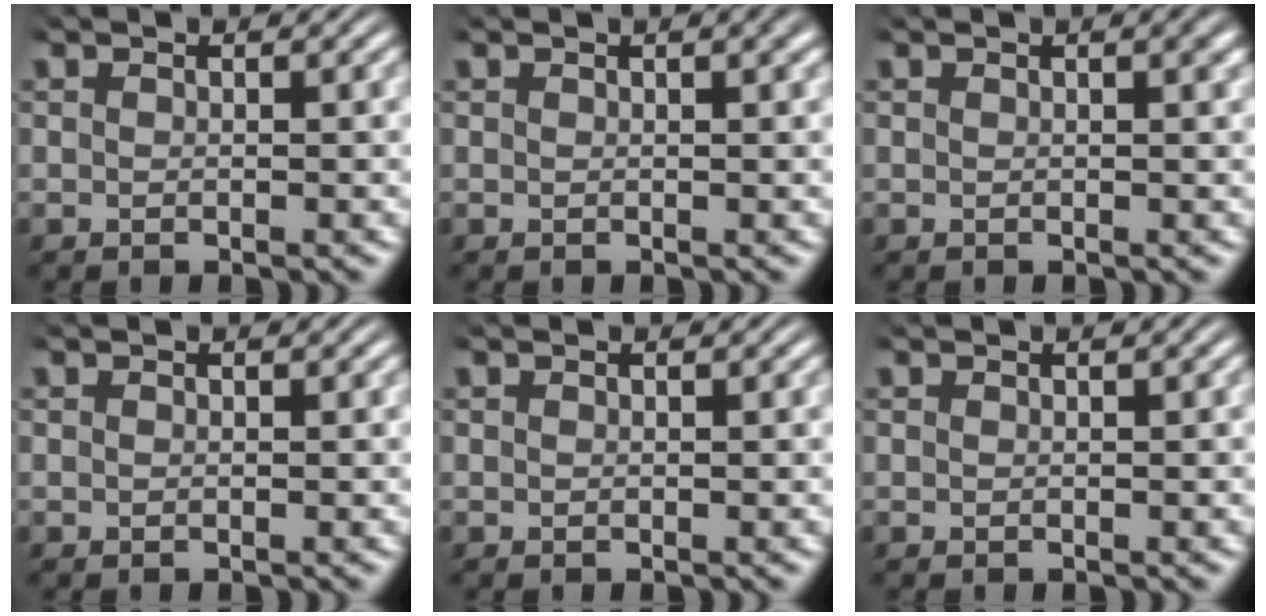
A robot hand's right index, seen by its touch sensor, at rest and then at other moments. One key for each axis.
{"total": 0.7, "fx": 0.4, "fy": -0.1, "fz": 0.6, "tx": -0.002, "ty": 0.005, "tz": 0.003}
{"total": 0.7, "fx": 0.3, "fy": -0.1, "fz": 0.7, "tx": -0.002, "ty": 0.003, "tz": 0.002}
{"total": 0.0}
{"total": 0.0}
{"total": 0.0}